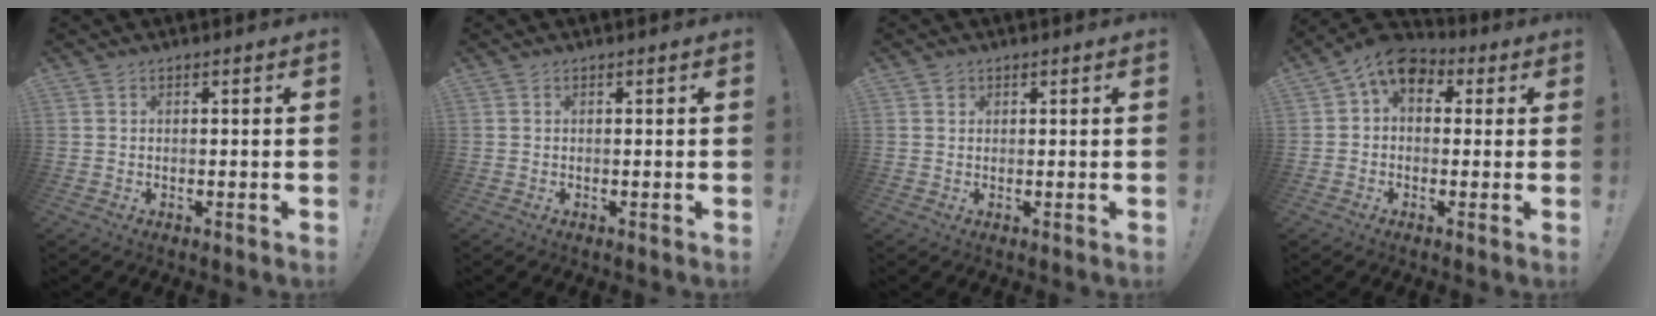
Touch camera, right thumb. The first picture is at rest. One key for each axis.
{"total": 0.0}
{"total": 1.0, "fx": 0.7, "fy": 0.8, "fz": 0.2, "tx": -0.004, "ty": 0.000, "tz": 0.014}
{"total": 8.4, "fx": 3.3, "fy": 5.7, "fz": 5.2, "tx": -0.083, "ty": -0.005, "tz": 0.066}